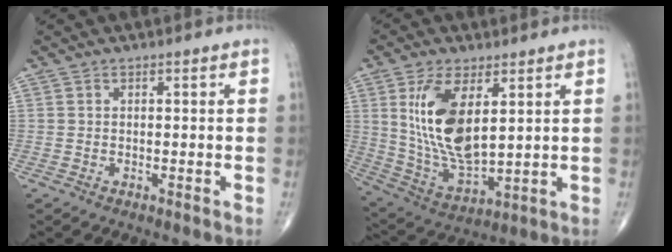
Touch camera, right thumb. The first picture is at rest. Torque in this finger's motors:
{"motor_torque": [-0.22, 2.72, 1.54, 1.17, 0.52]}